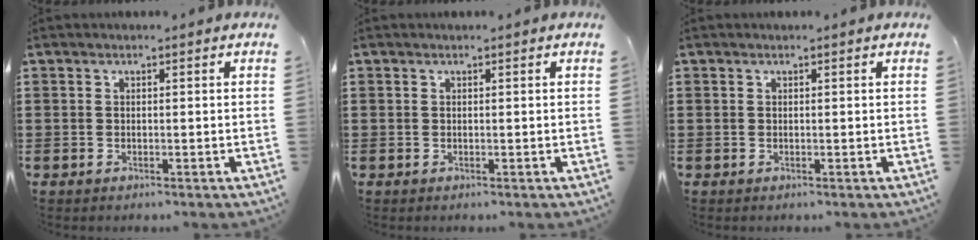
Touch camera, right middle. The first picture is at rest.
{"total": 0.0}
{"total": 0.0}